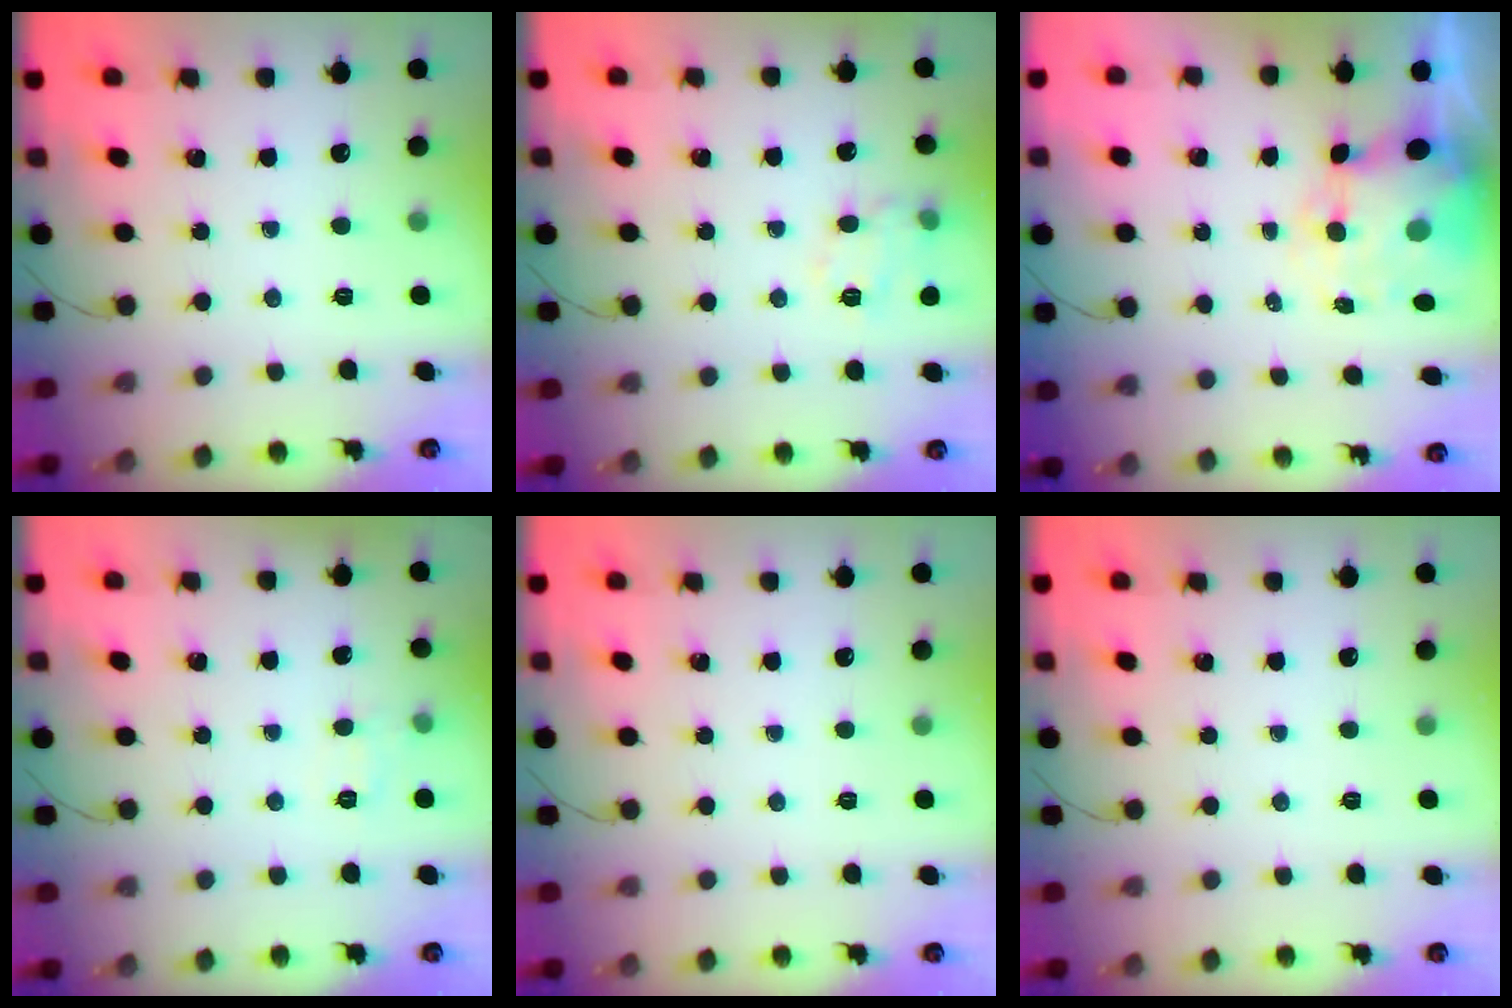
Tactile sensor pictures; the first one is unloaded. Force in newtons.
{"total": 10.7, "press": 10.7, "slide": 0.5}
{"total": 9.0, "press": 8.4, "slide": 3.0}
{"total": 6.2, "press": 6.0, "slide": 1.5}
{"total": 0.0}
{"total": 0.0}